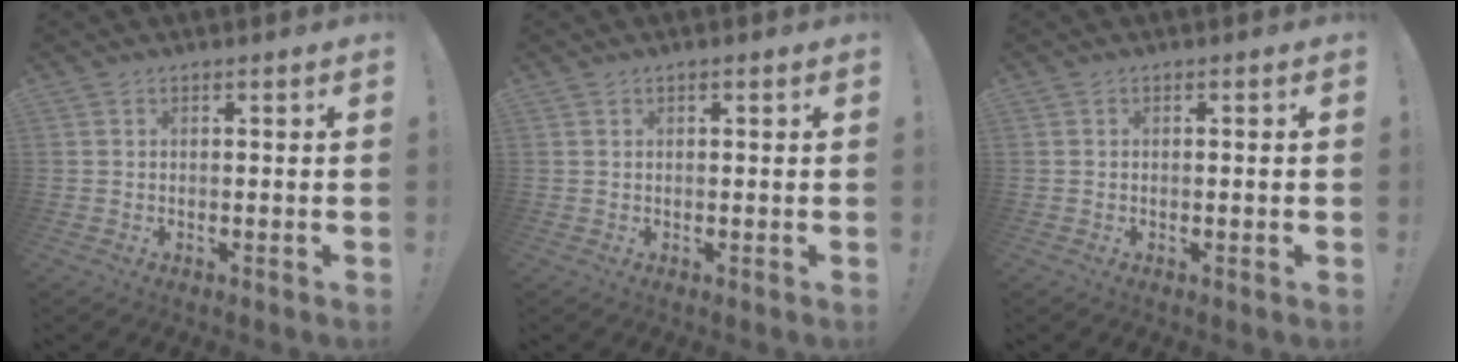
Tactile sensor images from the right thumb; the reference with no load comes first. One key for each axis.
{"total": 0.0}
{"total": 0.9, "fx": -0.3, "fy": 0.1, "fz": 0.8, "tx": -0.022, "ty": 0.003, "tz": -0.003}